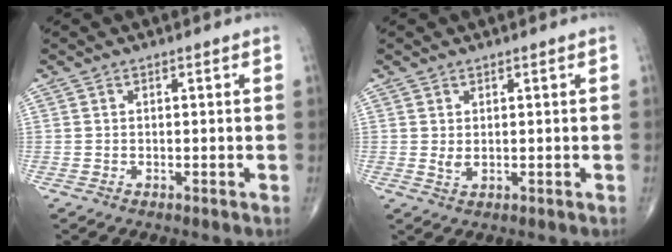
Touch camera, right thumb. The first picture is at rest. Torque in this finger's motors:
{"motor_torque": [0.48, 0.39, -0.06, -0.12, -0.01]}